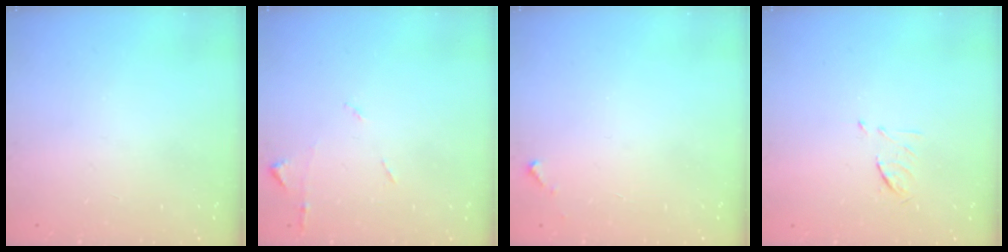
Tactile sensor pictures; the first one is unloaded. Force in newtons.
{"total": 5.6, "press": 5.6, "slide": 0.8}
{"total": 2.8, "press": 2.8, "slide": 0.1}
{"total": 6.3, "press": 6.2, "slide": 1.0}